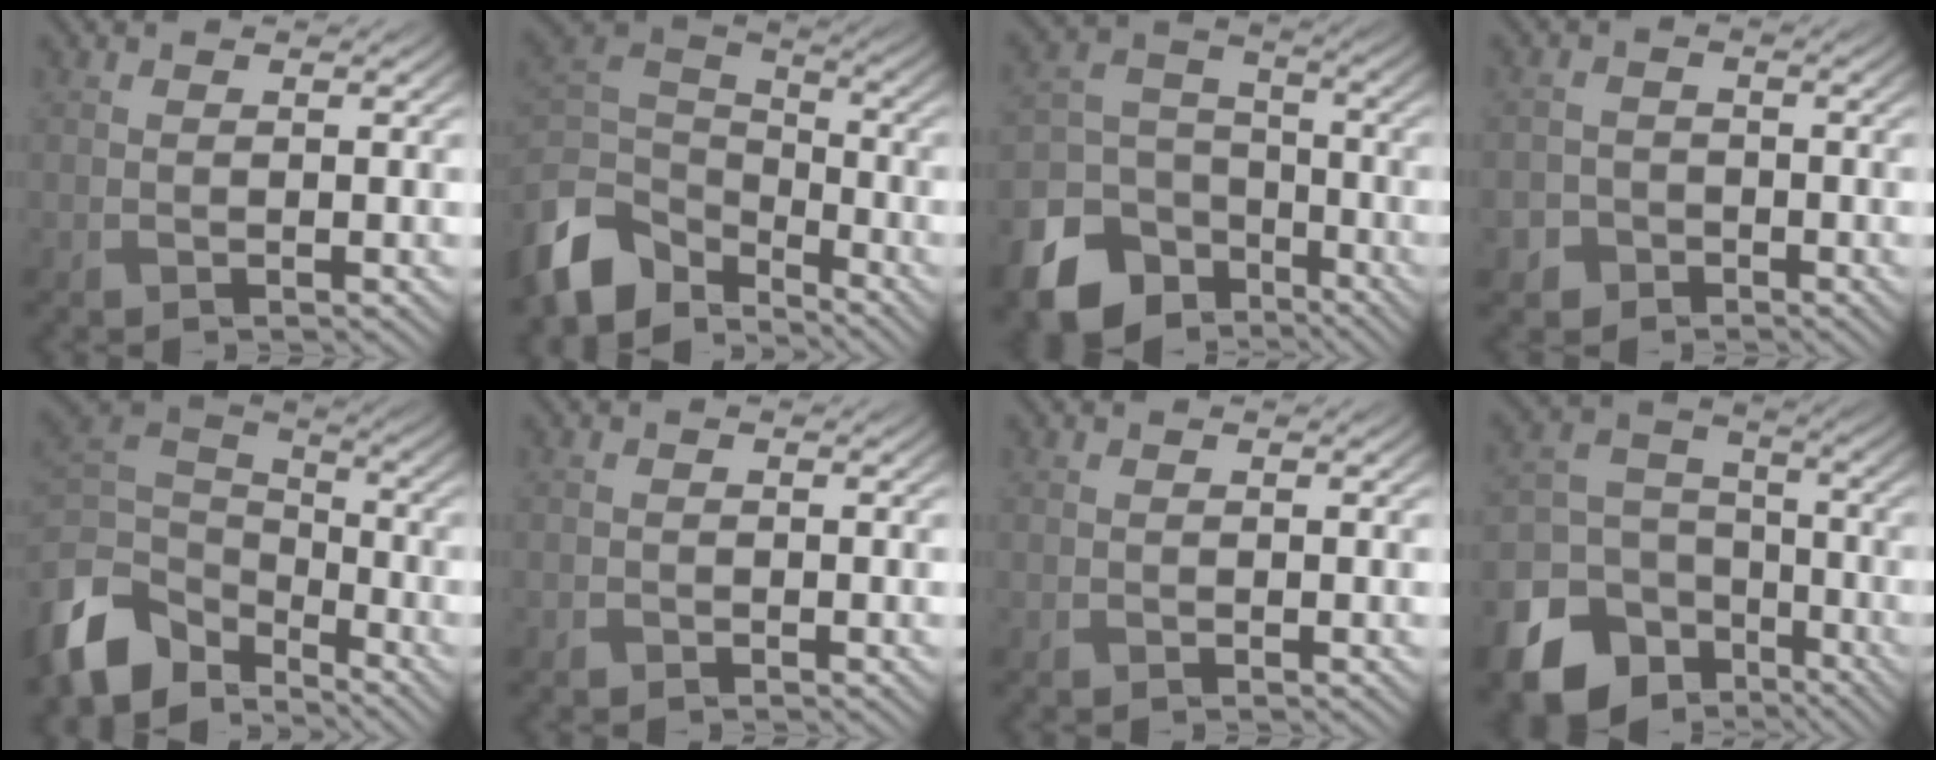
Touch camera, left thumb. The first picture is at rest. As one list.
[{"total": 10.2, "force": [-6.1, 6.5, 5.0], "torque": [-0.142, -0.009, -0.128]}, {"total": 14.5, "force": [-8.6, 10.0, 5.9], "torque": [-0.178, -0.051, -0.139]}, {"total": 2.9, "force": [-1.7, 2.3, 0.4], "torque": [0.000, -0.002, -0.039]}, {"total": 11.1, "force": [-6.0, 7.4, 5.7], "torque": [-0.164, -0.011, -0.120]}, {"total": 0.7, "force": [-0.6, 0.4, 0.0], "torque": [0.002, -0.003, -0.012]}, {"total": 0.0}, {"total": 15.9, "force": [-9.1, 11.6, 6.1], "torque": [-0.186, -0.063, -0.144]}]